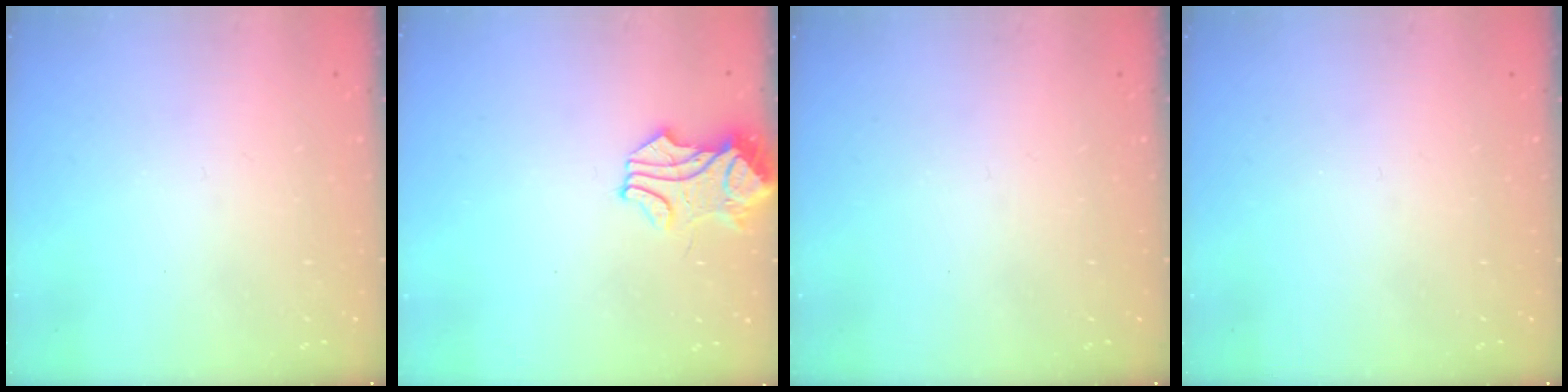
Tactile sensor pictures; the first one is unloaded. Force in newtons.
{"total": 1.9, "press": 1.7, "slide": 0.8}
{"total": 0.0}
{"total": 0.0}